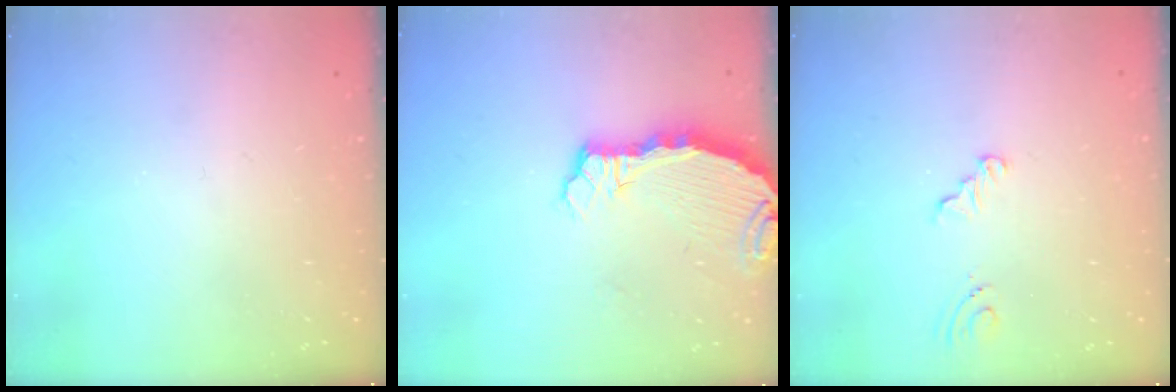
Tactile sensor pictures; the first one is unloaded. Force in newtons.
{"total": 4.1, "press": 4.1, "slide": 0.5}
{"total": 4.4, "press": 1.7, "slide": 4.0}